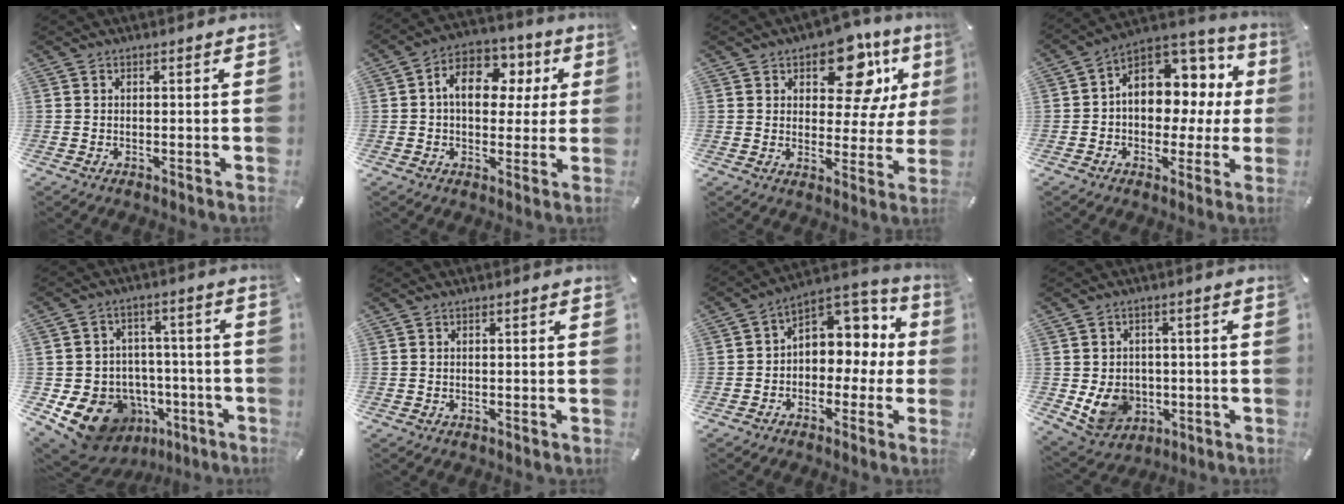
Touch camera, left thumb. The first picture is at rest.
{"total": 12.0, "force": [2.0, 8.6, 8.1], "torque": [-0.124, 0.002, 0.032]}
{"total": 15.0, "force": [7.6, 8.4, 9.8], "torque": [-0.134, -0.037, 0.127]}
{"total": 11.6, "force": [2.1, 9.2, 6.7], "torque": [-0.093, -0.025, 0.044]}
{"total": 14.6, "force": [-5.9, 12.1, 5.8], "torque": [-0.104, 0.027, -0.084]}
{"total": 0.0}
{"total": 7.6, "force": [1.3, 6.7, 3.3], "torque": [-0.051, -0.013, 0.026]}
{"total": 9.4, "force": [-1.5, 8.2, 4.4], "torque": [-0.097, 0.003, -0.025]}